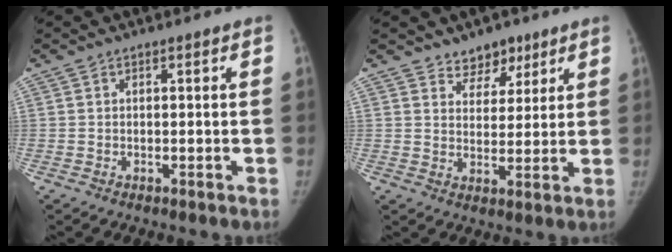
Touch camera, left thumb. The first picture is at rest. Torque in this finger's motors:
{"motor_torque": [-0.14, -0.09, -0.03, 0.17, -0.03]}